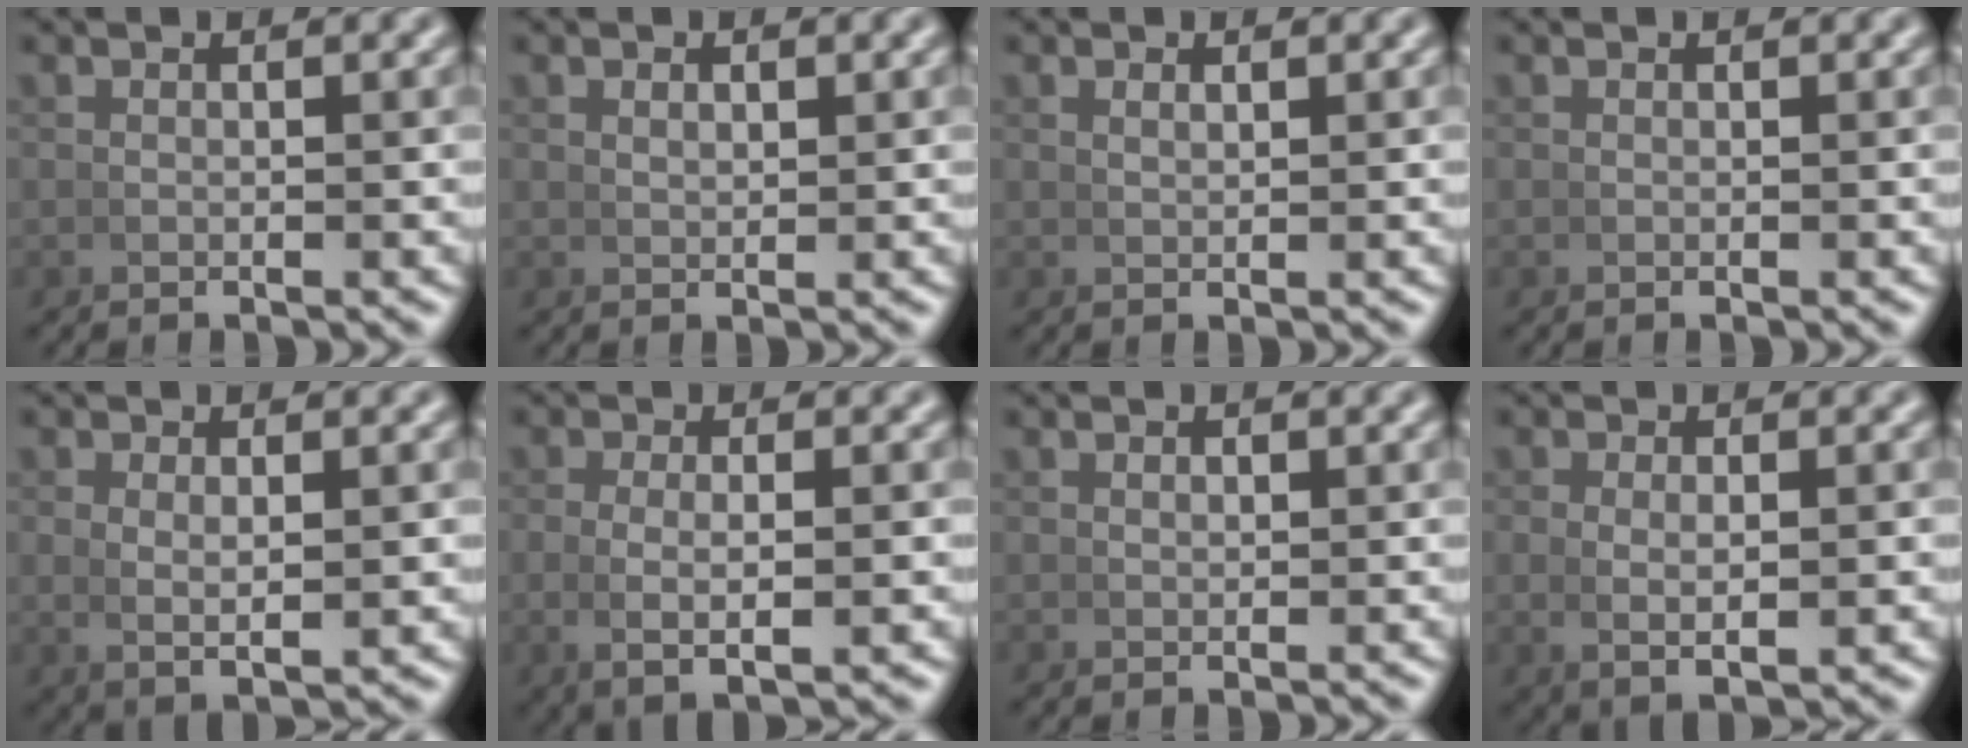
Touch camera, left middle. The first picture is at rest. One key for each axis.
{"total": 0.8, "fx": 0.6, "fy": 0.2, "fz": 0.6, "tx": -0.008, "ty": -0.002, "tz": 0.016}
{"total": 0.7, "fx": 0.5, "fy": -0.1, "fz": 0.4, "tx": -0.004, "ty": 0.001, "tz": 0.014}
{"total": 0.0}
{"total": 2.4, "fx": 0.5, "fy": 0.9, "fz": 2.2, "tx": -0.046, "ty": -0.014, "tz": 0.022}
{"total": 3.5, "fx": -0.2, "fy": 1.3, "fz": 3.2, "tx": -0.069, "ty": -0.010, "tz": 0.007}
{"total": 0.6, "fx": 0.3, "fy": 0.3, "fz": 0.4, "tx": -0.007, "ty": -0.001, "tz": 0.007}
{"total": 2.5, "fx": 0.1, "fy": 1.1, "fz": 2.3, "tx": -0.050, "ty": -0.013, "tz": 0.015}